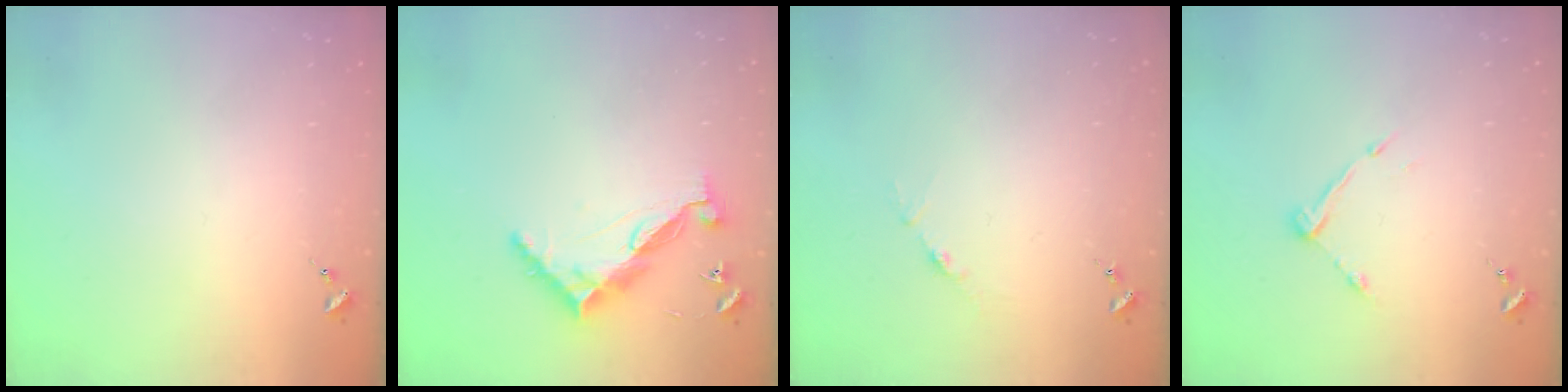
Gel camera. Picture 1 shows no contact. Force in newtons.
{"total": 9.0, "press": 9.0, "slide": 0.8}
{"total": 3.8, "press": 3.8, "slide": 0.5}
{"total": 6.9, "press": 6.9, "slide": 0.3}